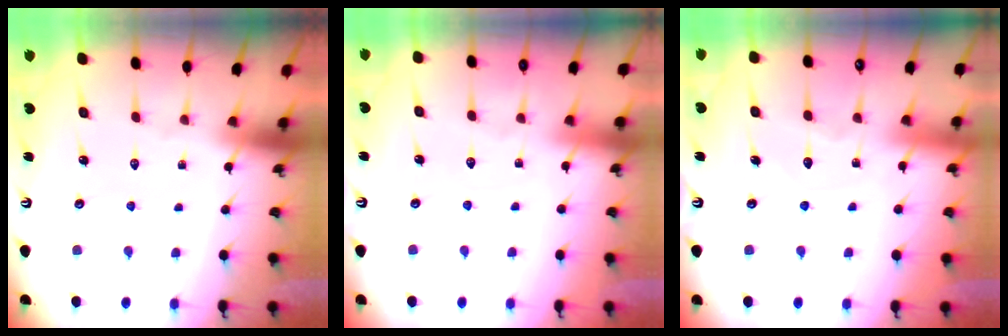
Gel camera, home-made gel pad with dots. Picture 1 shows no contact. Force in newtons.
{"total": 3.2, "press": 3.1, "slide": 0.4}
{"total": 6.0, "press": 6.0, "slide": 0.7}